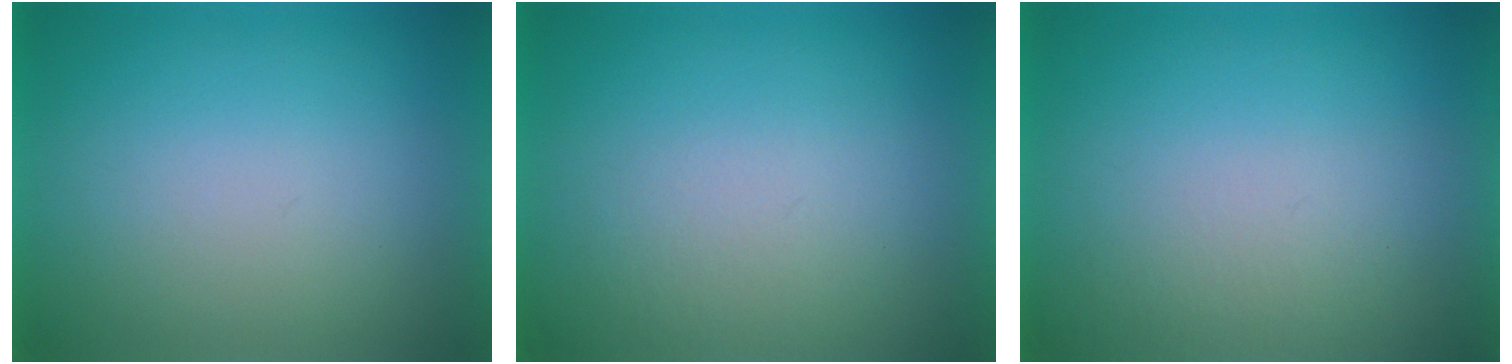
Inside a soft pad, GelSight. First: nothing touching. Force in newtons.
{"total": 2.2}
{"total": 3.6}